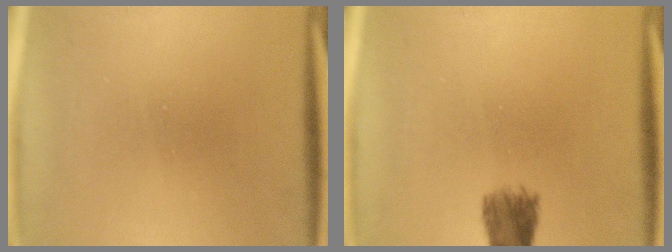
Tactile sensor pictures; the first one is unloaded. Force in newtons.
{"total": 3.9}